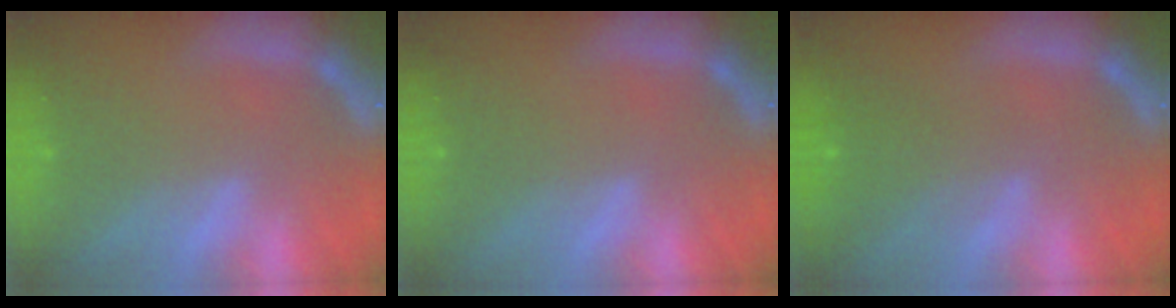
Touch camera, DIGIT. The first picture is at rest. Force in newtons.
{"total": 0.0}
{"total": 3.0}